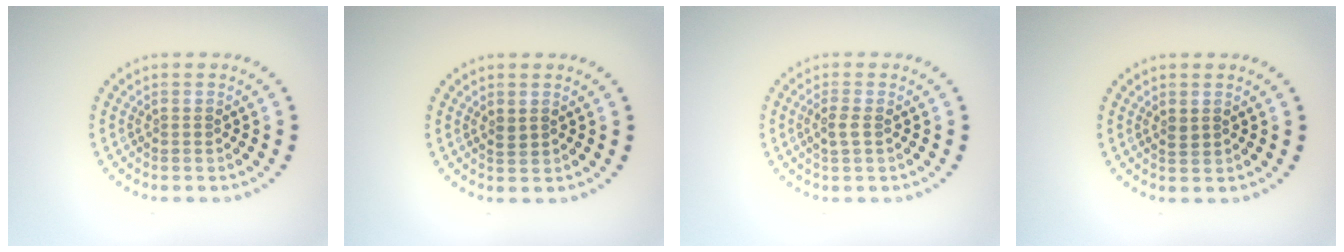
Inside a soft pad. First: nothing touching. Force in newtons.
{"total": 0.8, "press": 0.8, "slide": 0.3}
{"total": 1.3, "press": 1.3, "slide": 0.4}
{"total": 0.8, "press": 0.7, "slide": 0.3}